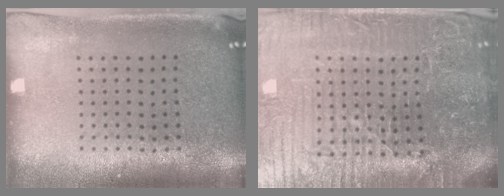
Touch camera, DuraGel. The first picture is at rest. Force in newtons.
{"total": 7.3, "press": 6.4, "slide": 3.3}